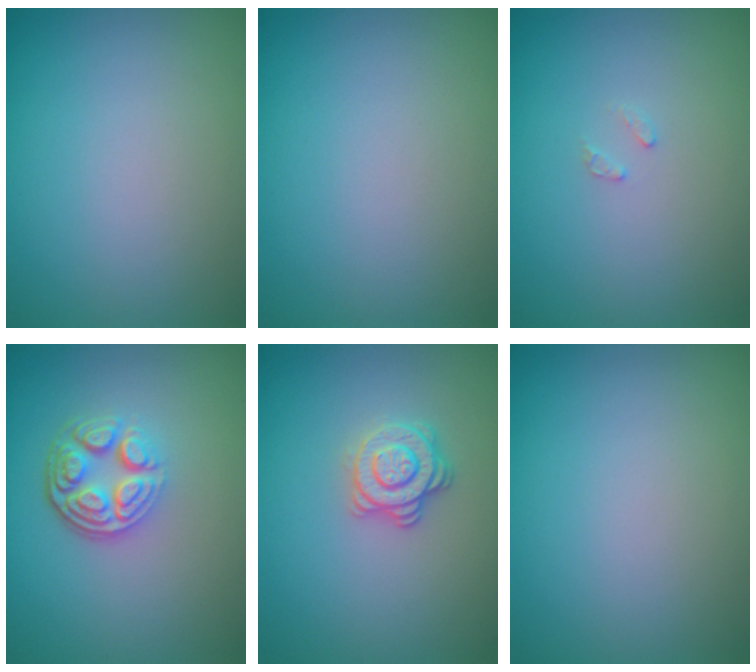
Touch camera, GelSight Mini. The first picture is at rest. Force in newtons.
{"total": 0.0}
{"total": 0.8, "press": 0.7, "slide": 0.1}
{"total": 4.7, "press": 3.3, "slide": 3.3}
{"total": 2.8, "press": 2.5, "slide": 1.2}
{"total": 0.0}